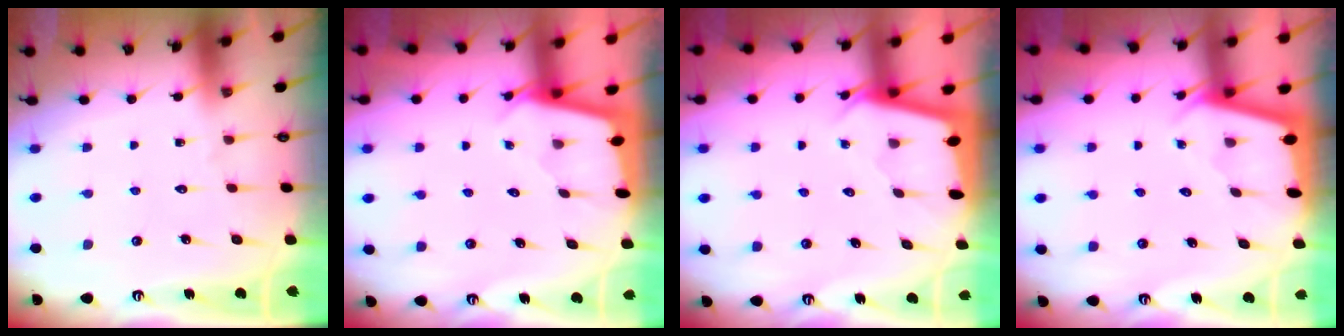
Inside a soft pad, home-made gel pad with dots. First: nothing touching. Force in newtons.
{"total": 1.9, "press": 1.9, "slide": 0.2}
{"total": 2.0, "press": 2.0, "slide": 0.2}
{"total": 2.2, "press": 2.2, "slide": 0.2}